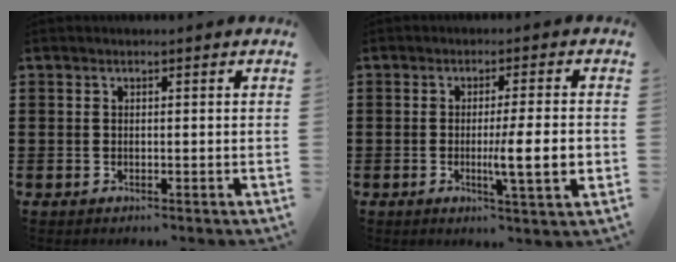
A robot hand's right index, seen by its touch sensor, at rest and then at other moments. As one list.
[{"total": 7.9, "force": [-1.3, 0.6, 7.8], "torque": [-0.110, -0.017, -0.024]}]